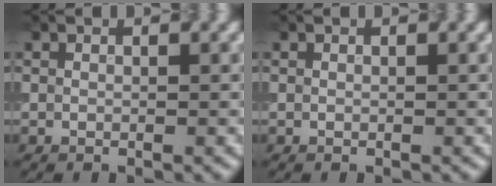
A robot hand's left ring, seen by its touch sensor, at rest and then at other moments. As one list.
[{"total": 0.0}]